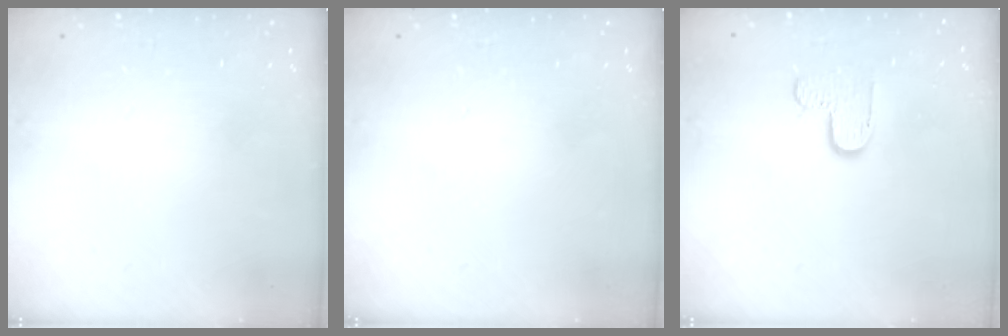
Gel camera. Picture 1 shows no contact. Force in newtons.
{"total": 0.0}
{"total": 5.9, "press": 5.9, "slide": 0.2}